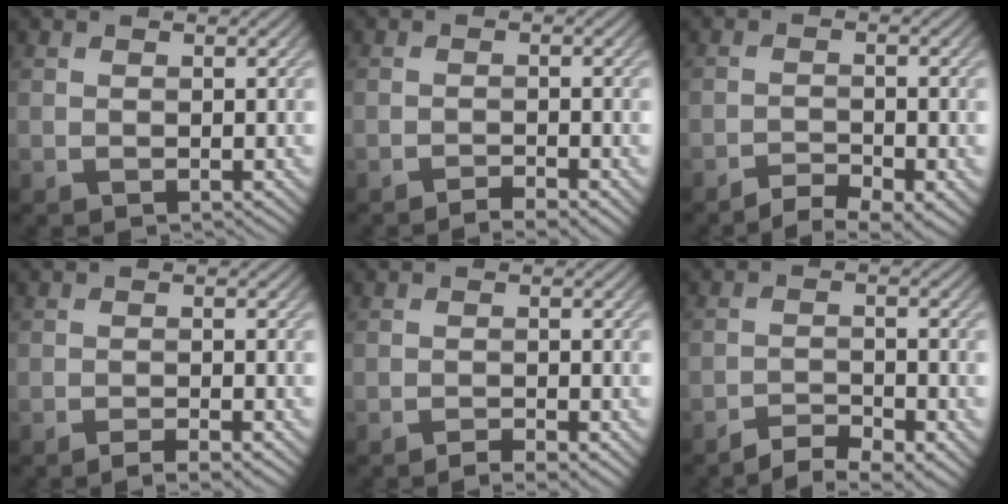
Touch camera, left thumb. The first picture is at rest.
{"total": 2.2, "force": [-1.7, 0.3, 1.3], "torque": [-0.020, 0.002, -0.033]}
{"total": 4.1, "force": [-3.2, 1.0, 2.4], "torque": [-0.042, -0.004, -0.050]}
{"total": 2.2, "force": [-1.6, 0.2, 1.5], "torque": [-0.019, 0.003, -0.034]}
{"total": 1.9, "force": [-1.4, 0.2, 1.2], "torque": [-0.019, 0.002, -0.026]}
{"total": 4.2, "force": [-3.4, 1.0, 2.2], "torque": [-0.041, -0.002, -0.060]}